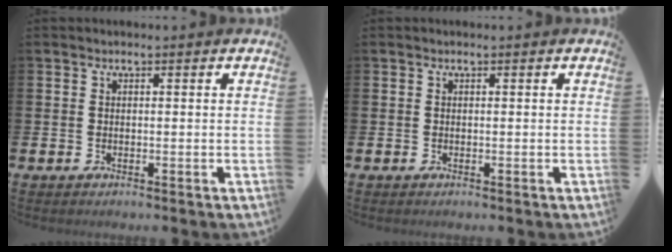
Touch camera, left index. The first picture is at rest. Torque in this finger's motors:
{"motor_torque": [0.00, 0.00, 0.00, 0.00]}